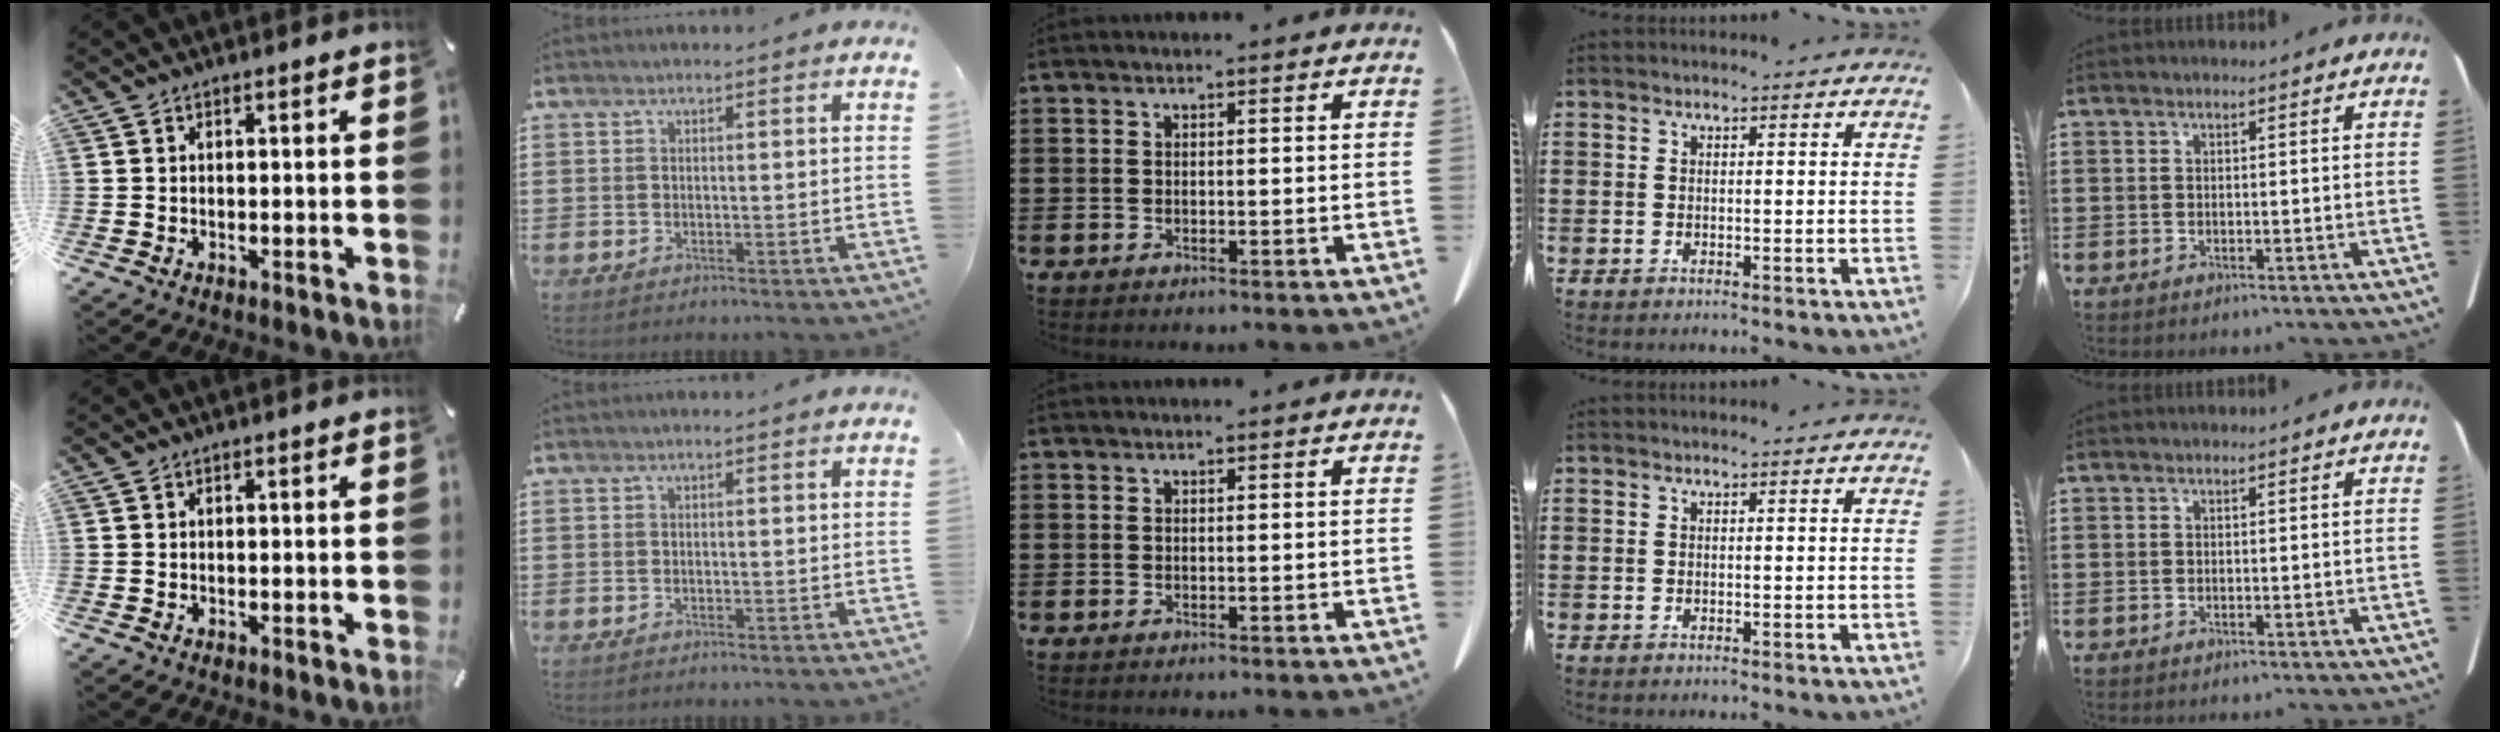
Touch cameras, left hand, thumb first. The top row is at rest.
{}